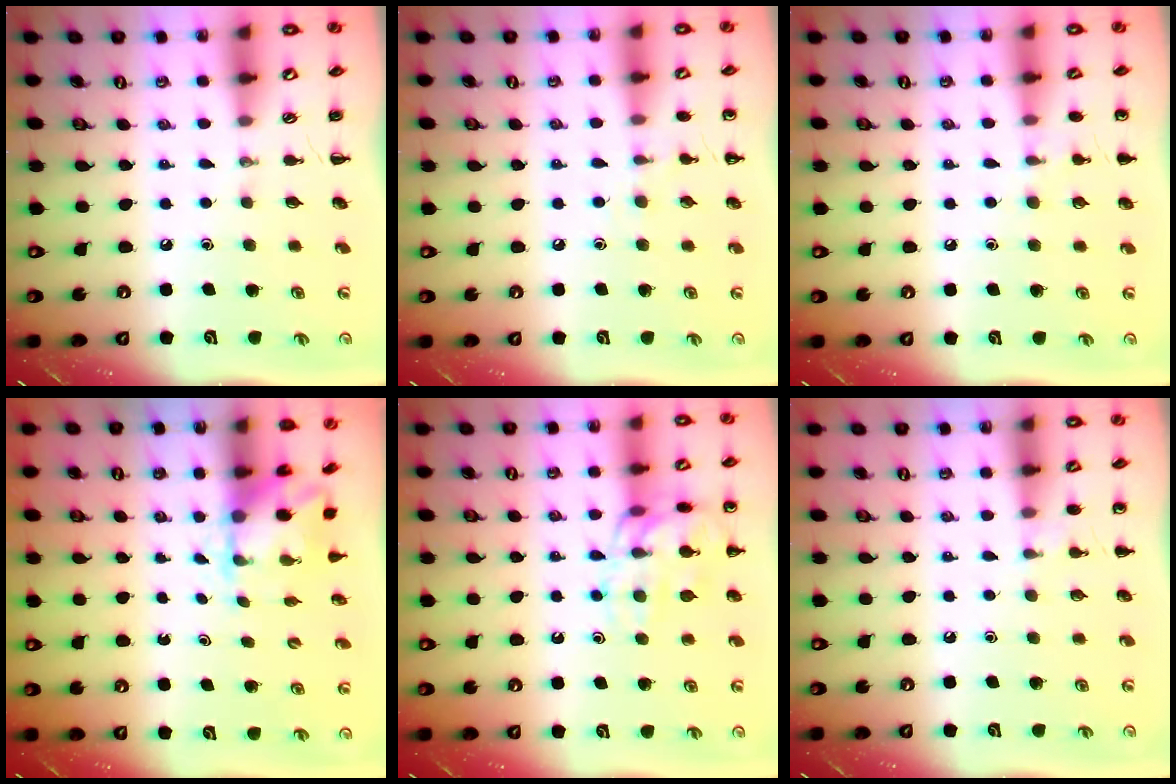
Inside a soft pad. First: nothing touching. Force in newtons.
{"total": 6.0, "press": 5.7, "slide": 1.9}
{"total": 6.4, "press": 6.0, "slide": 2.1}
{"total": 2.1, "press": 2.0, "slide": 0.7}
{"total": 13.9, "press": 13.8, "slide": 1.1}
{"total": 5.9, "press": 5.7, "slide": 1.6}